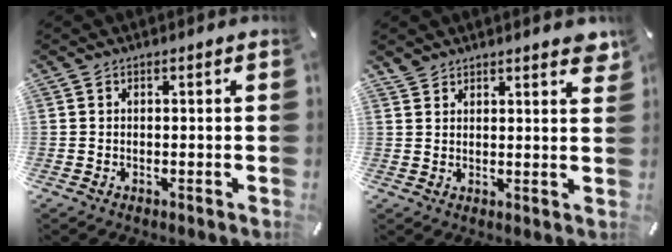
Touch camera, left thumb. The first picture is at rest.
{"total": 3.6, "force": [3.2, 1.1, 1.1], "torque": [-0.013, -0.016, 0.059]}